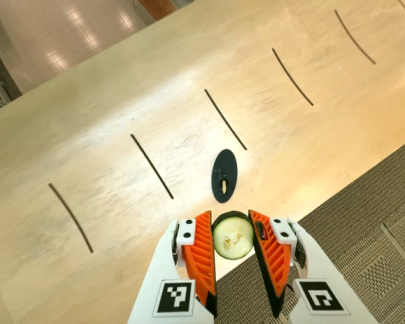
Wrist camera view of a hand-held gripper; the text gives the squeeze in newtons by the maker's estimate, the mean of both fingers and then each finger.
{"total": 8.3, "left": 8.4, "right": 8.3}